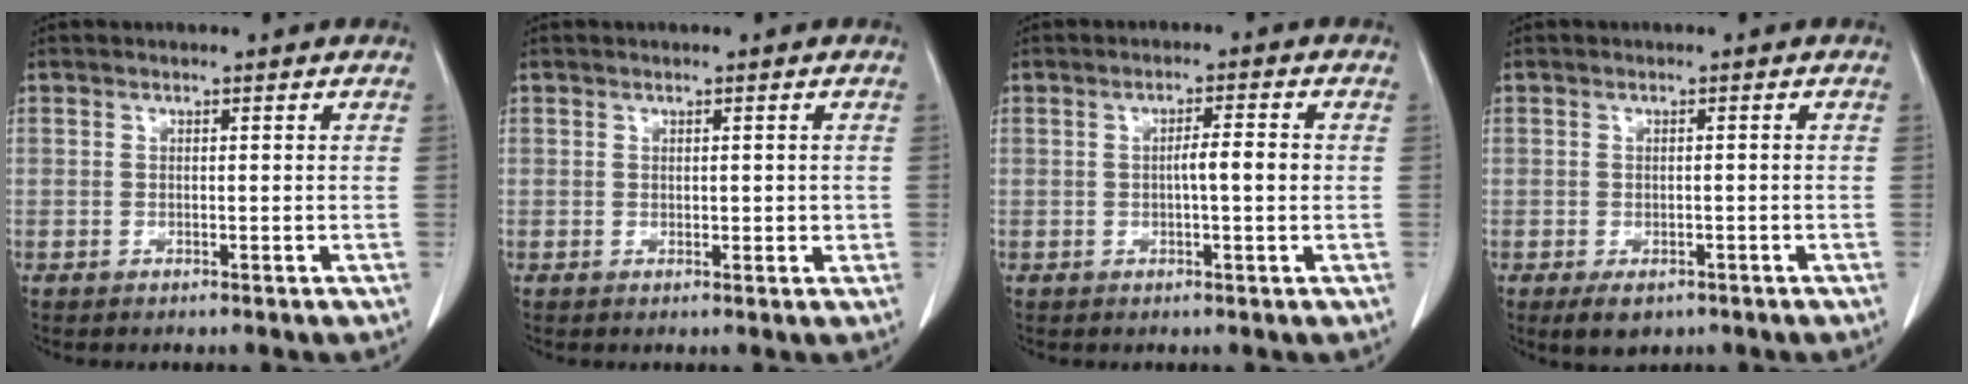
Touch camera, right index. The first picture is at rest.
{"total": 1.6, "force": [0.1, 1.0, 1.2], "torque": [-0.013, 0.000, 0.003]}
{"total": 3.4, "force": [-0.2, 0.2, 3.4], "torque": [-0.057, 0.002, -0.004]}
{"total": 3.4, "force": [-2.1, 1.8, 1.9], "torque": [-0.030, -0.004, -0.024]}